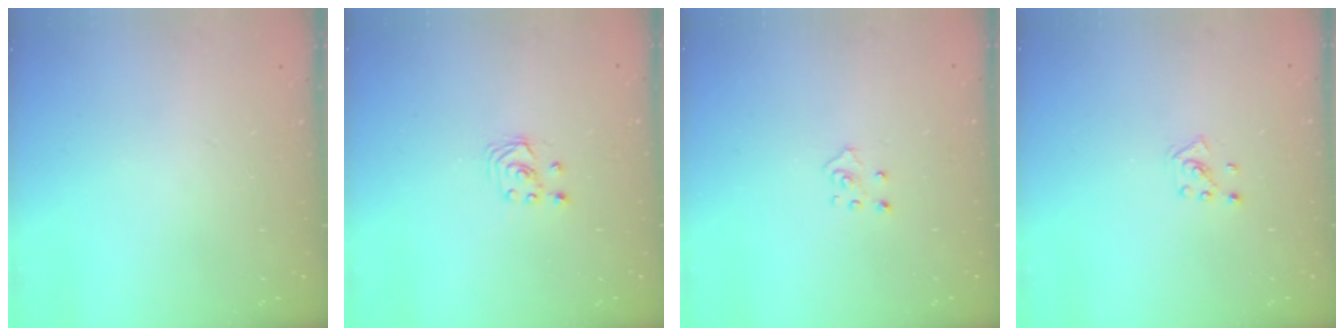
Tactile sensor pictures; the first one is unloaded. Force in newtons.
{"total": 1.8, "press": 1.8, "slide": 0.2}
{"total": 2.7, "press": 2.7, "slide": 0.2}
{"total": 2.1, "press": 2.0, "slide": 0.3}